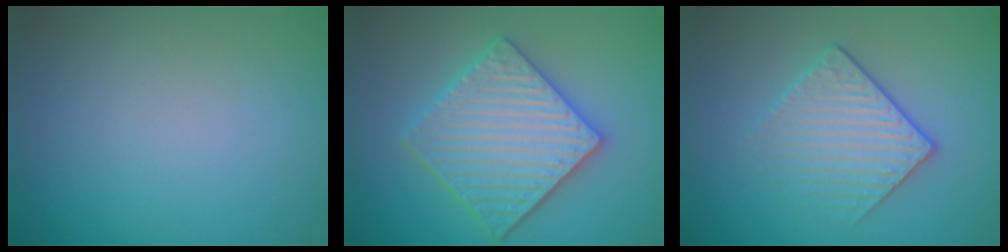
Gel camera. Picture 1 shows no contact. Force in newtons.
{"total": 5.9, "press": 5.8, "slide": 1.1}
{"total": 3.0, "press": 2.8, "slide": 1.2}